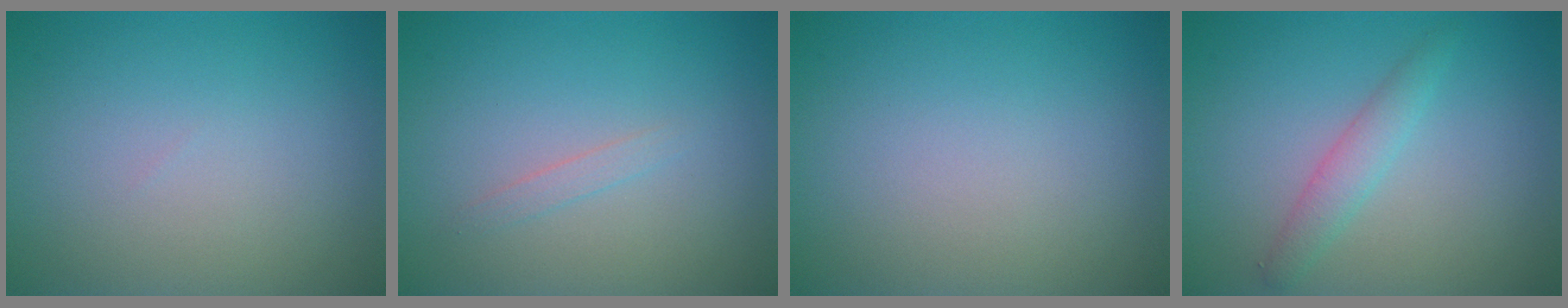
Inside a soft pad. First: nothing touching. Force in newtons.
{"total": 0.8, "press": 0.8, "slide": 0.1}
{"total": 0.0}
{"total": 2.0, "press": 2.0, "slide": 0.1}